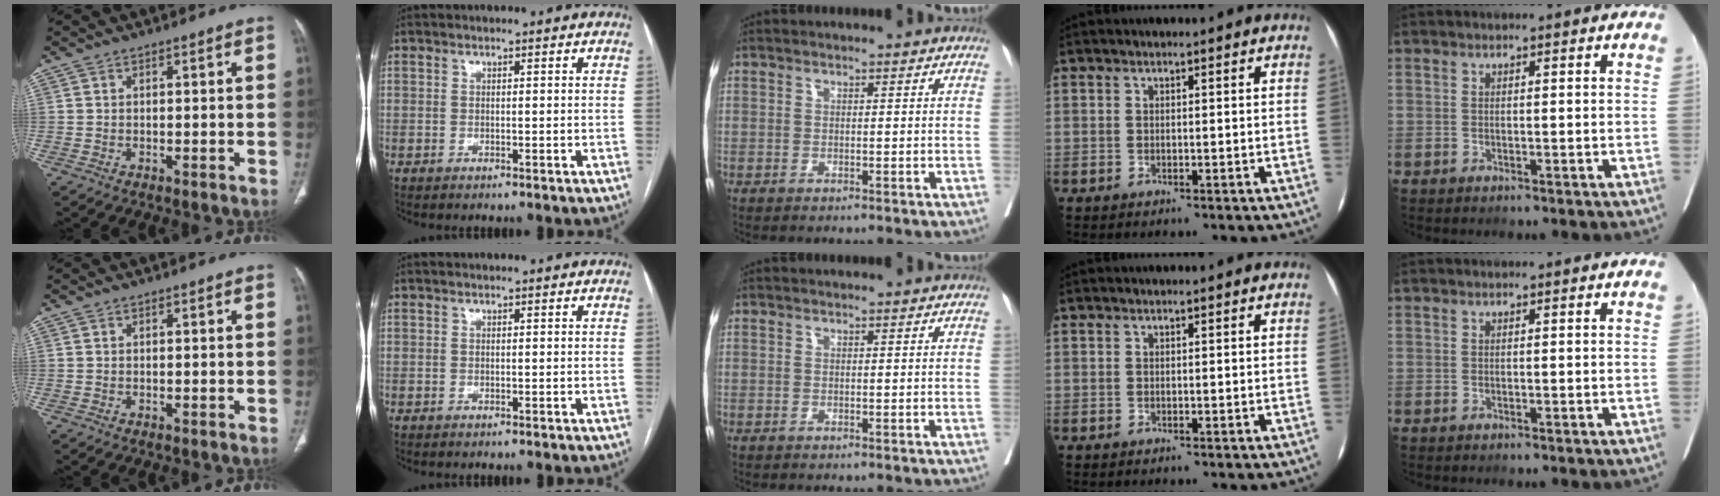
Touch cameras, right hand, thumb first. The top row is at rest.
{}